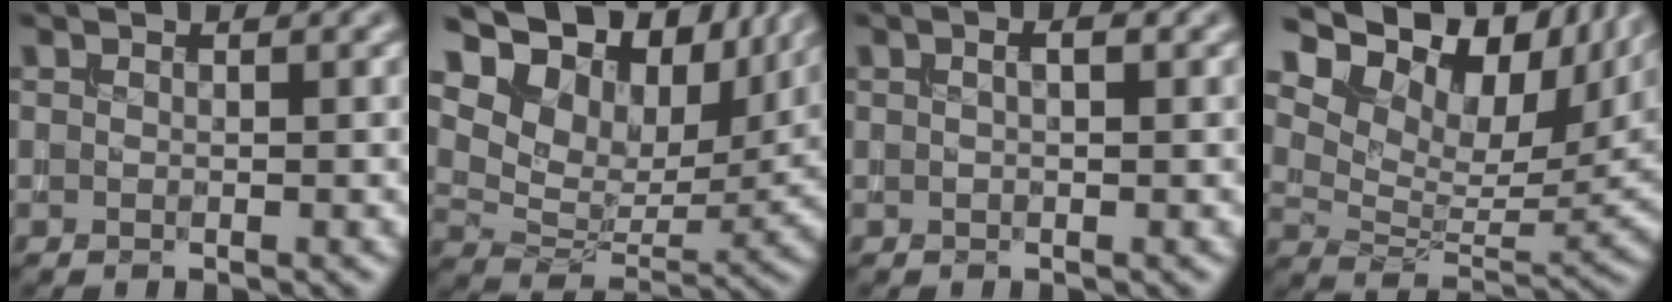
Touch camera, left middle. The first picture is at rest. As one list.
[{"total": 14.8, "force": [9.2, 8.4, 8.0], "torque": [-0.169, 0.034, 0.141]}, {"total": 1.6, "force": [0.7, 0.6, 1.3], "torque": [-0.013, -0.007, 0.006]}, {"total": 16.1, "force": [8.9, 9.0, 9.8], "torque": [-0.188, 0.040, 0.154]}]